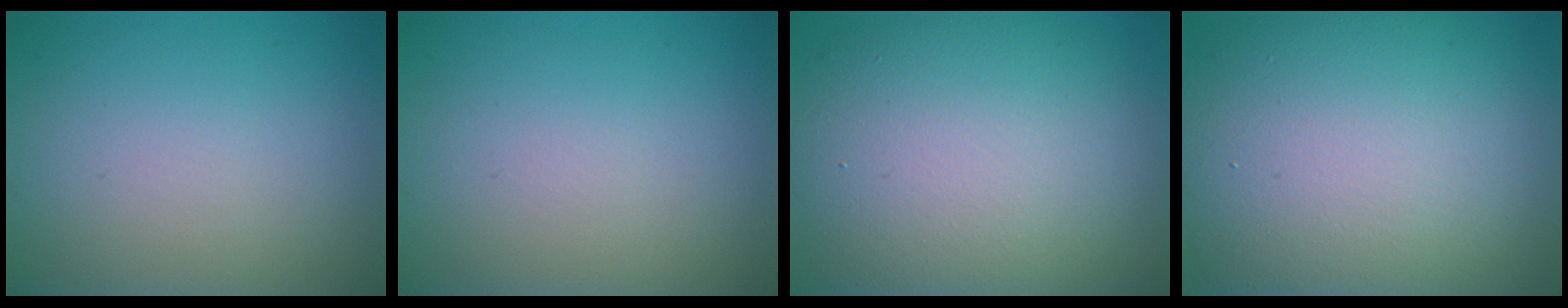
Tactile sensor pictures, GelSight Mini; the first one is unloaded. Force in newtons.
{"total": 0.0}
{"total": 12.3, "press": 12.2, "slide": 1.0}
{"total": 15.7, "press": 15.7, "slide": 0.9}